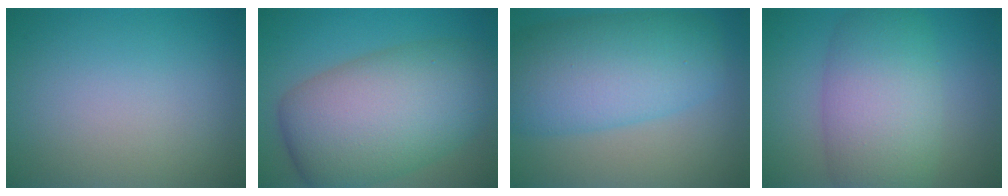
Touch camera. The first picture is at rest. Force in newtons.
{"total": 11.7, "press": 11.7, "slide": 0.4}
{"total": 9.5, "press": 9.5, "slide": 0.2}
{"total": 8.3, "press": 8.3, "slide": 0.4}